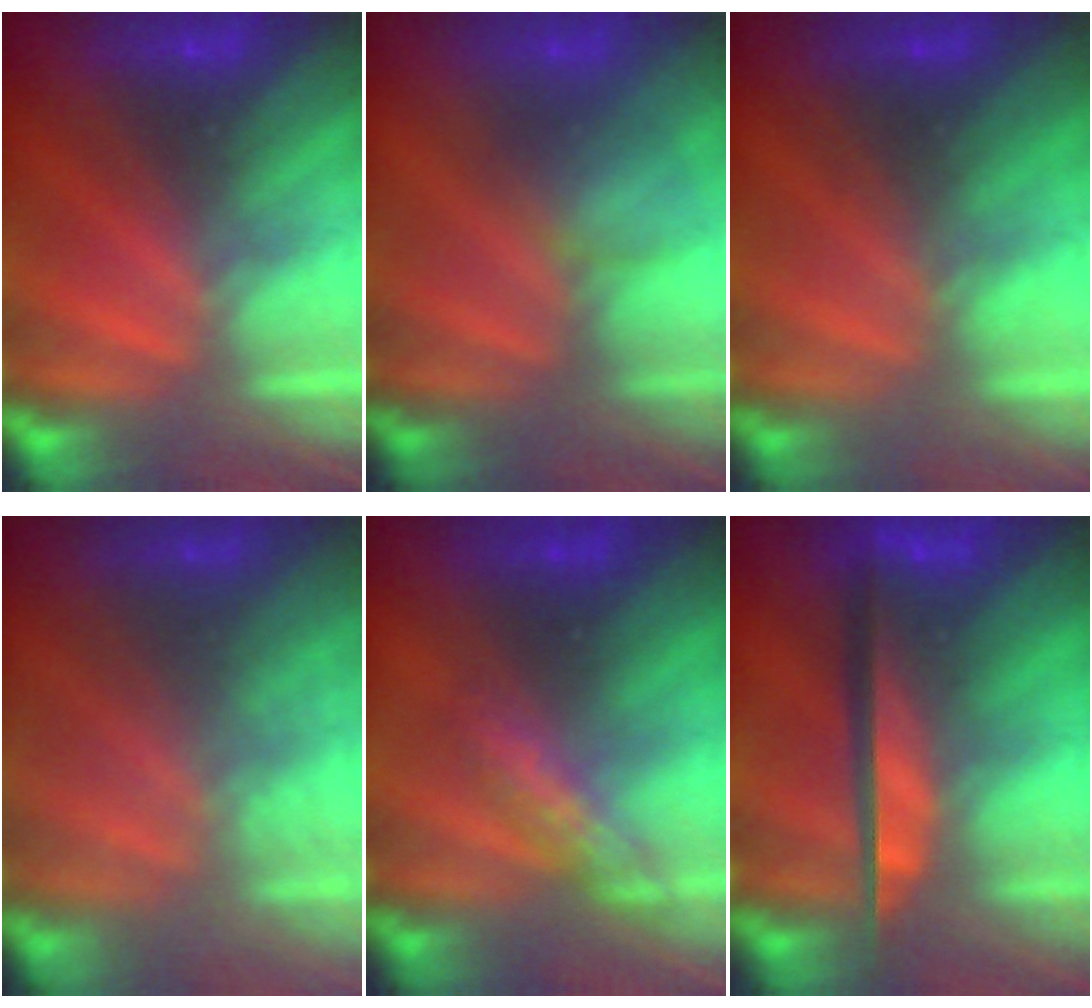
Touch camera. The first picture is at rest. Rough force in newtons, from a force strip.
{"total": 3.0}
{"total": 4.7}
{"total": 2.1}
{"total": 2.7}
{"total": 7.3}